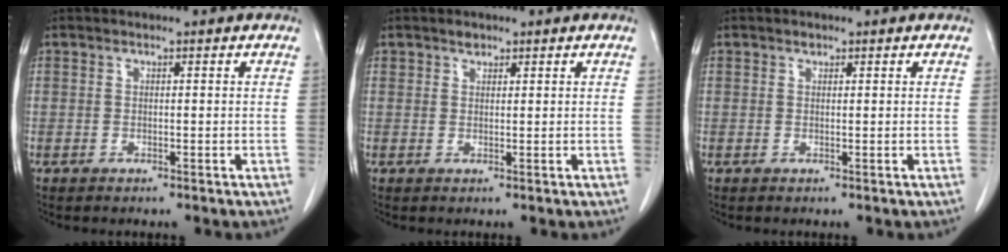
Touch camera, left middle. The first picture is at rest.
{"total": 1.2, "force": [0.9, 0.7, 0.3], "torque": [-0.003, -0.001, 0.013]}
{"total": 0.5, "force": [0.4, 0.3, 0.1], "torque": [-0.003, -0.002, 0.004]}